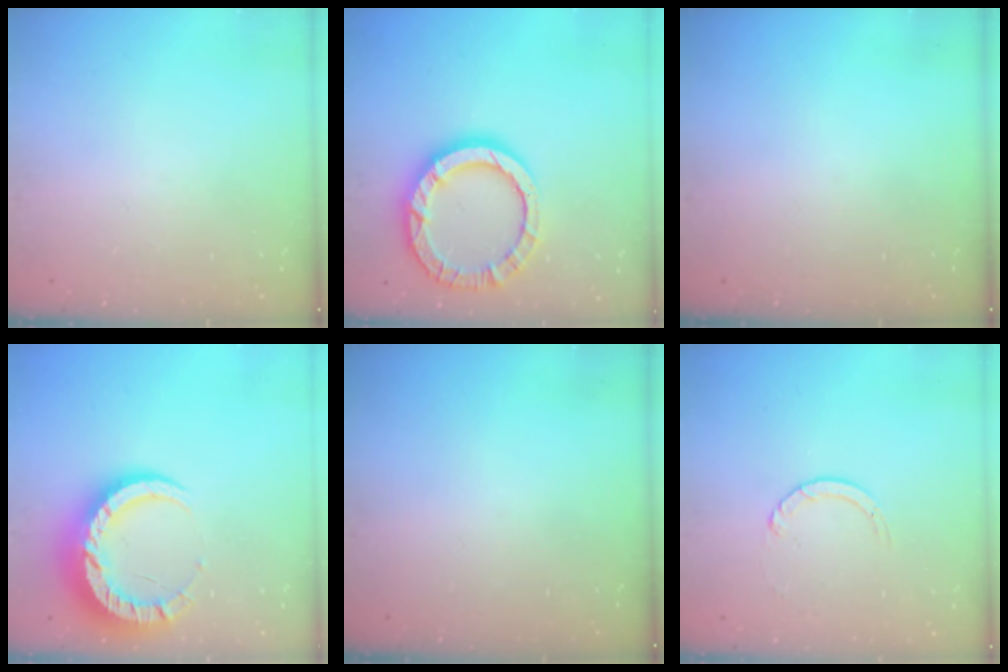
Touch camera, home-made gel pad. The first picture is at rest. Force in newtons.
{"total": 13.7, "press": 13.6, "slide": 1.4}
{"total": 0.0}
{"total": 12.7, "press": 12.7, "slide": 0.8}
{"total": 0.0}
{"total": 2.4, "press": 2.4, "slide": 0.2}